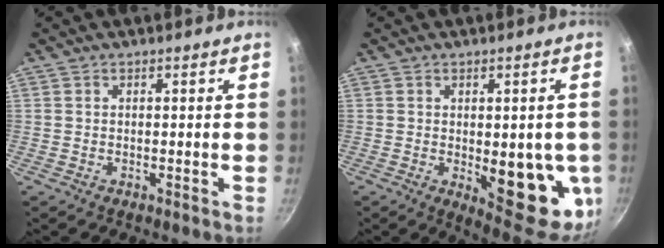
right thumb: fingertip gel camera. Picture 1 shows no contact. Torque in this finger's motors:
{"motor_torque": [1.95, 2.11, 1.58, -0.03, 0.10]}